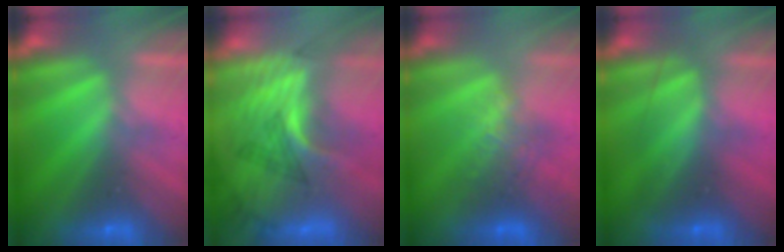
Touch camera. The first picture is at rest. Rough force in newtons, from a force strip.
{"total": 3.1}
{"total": 2.6}
{"total": 2.4}